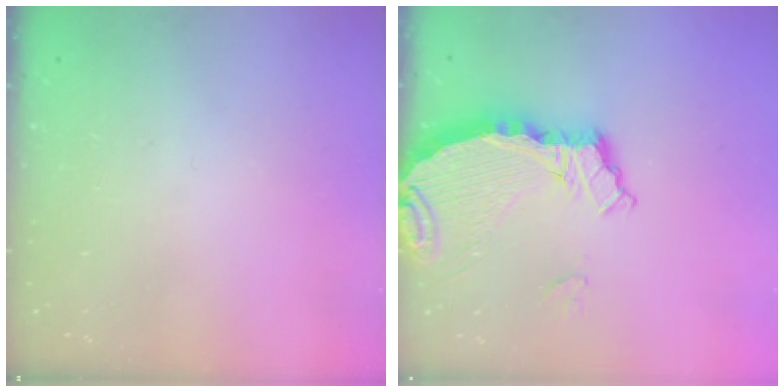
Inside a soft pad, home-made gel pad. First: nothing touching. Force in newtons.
{"total": 7.2, "press": 7.1, "slide": 0.8}